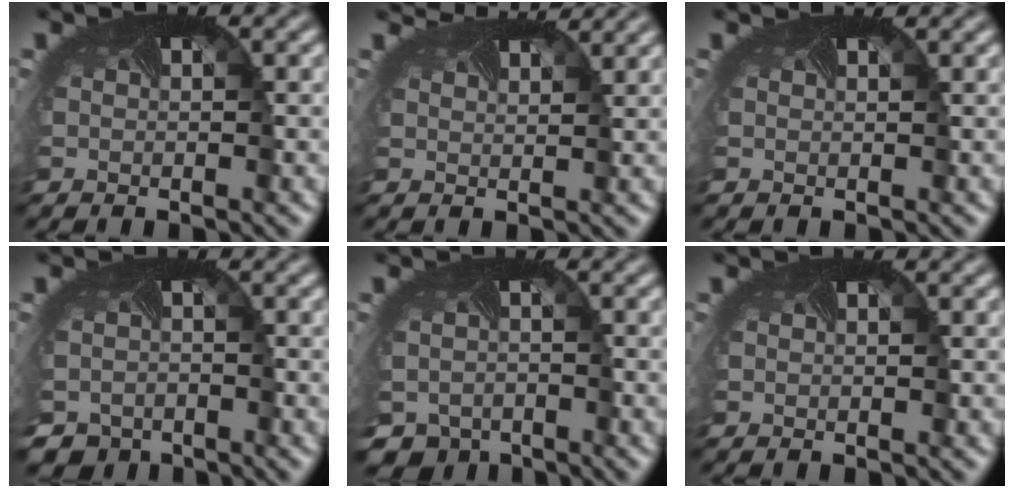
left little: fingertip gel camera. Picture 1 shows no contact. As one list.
[{"total": 2.6, "force": [2.5, 0.1, 0.7], "torque": [-0.019, 0.006, 0.035]}, {"total": 0.9, "force": [0.8, -0.2, -0.2], "torque": [0.001, -0.003, 0.011]}, {"total": 4.0, "force": [-3.1, 2.4, 0.5], "torque": [-0.008, -0.023, -0.040]}, {"total": 5.1, "force": [-3.8, 3.2, 0.9], "torque": [-0.022, -0.026, -0.049]}, {"total": 0.0}]